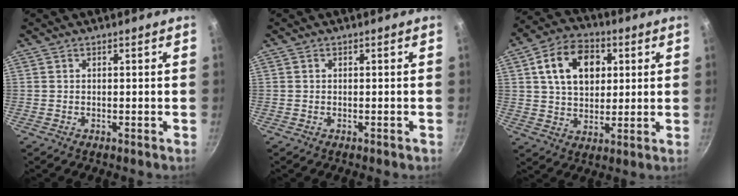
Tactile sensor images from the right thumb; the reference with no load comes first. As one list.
[{"total": 0.6, "force": [-0.3, 0.4, 0.3], "torque": [-0.001, 0.003, -0.004]}, {"total": 14.0, "force": [3.9, 9.8, 9.2], "torque": [-0.124, 0.005, 0.060]}]